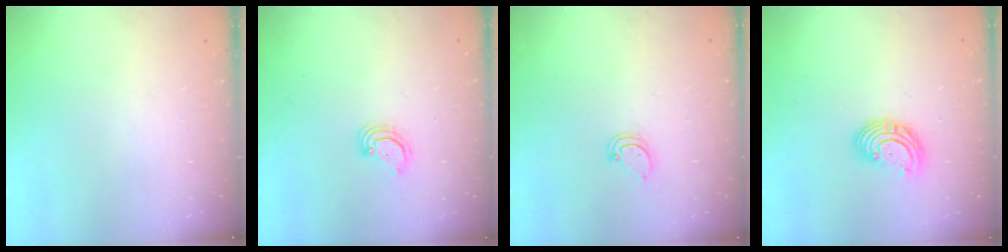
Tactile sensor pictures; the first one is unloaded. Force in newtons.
{"total": 2.9, "press": 2.9, "slide": 0.2}
{"total": 3.6, "press": 3.6, "slide": 0.2}
{"total": 7.1, "press": 7.0, "slide": 1.3}